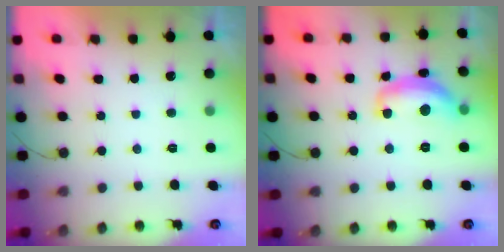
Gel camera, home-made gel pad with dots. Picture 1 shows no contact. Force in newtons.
{"total": 13.5, "press": 13.5, "slide": 0.9}